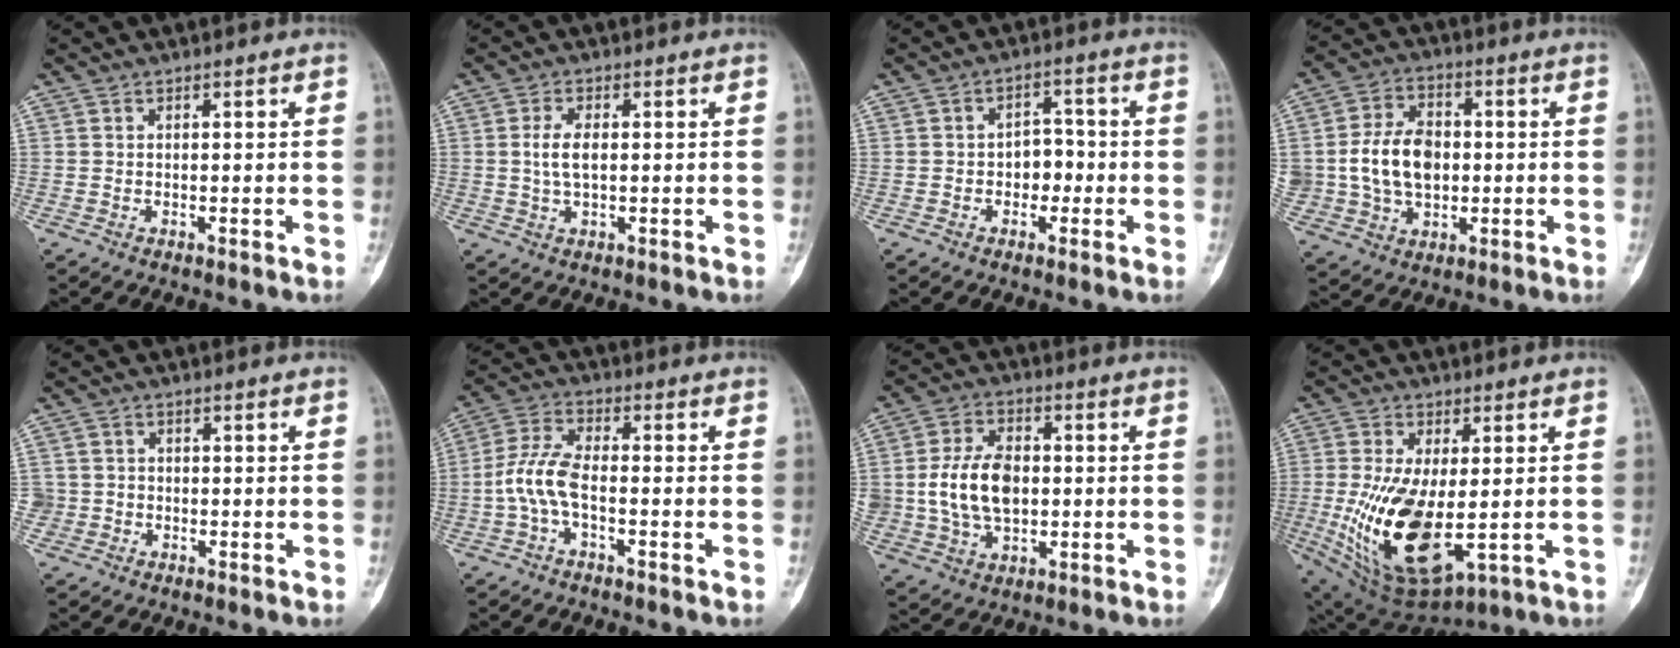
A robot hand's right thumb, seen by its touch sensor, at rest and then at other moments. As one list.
[{"total": 4.3, "force": [0.2, 2.1, 3.8], "torque": [-0.079, 0.001, 0.005]}, {"total": 4.8, "force": [-1.1, 3.5, 3.0], "torque": [-0.018, 0.021, -0.022]}, {"total": 12.9, "force": [-0.1, 9.4, 8.8], "torque": [-0.136, 0.014, 0.005]}, {"total": 2.6, "force": [-0.9, 2.4, -0.1], "torque": [0.014, 0.011, -0.023]}, {"total": 7.0, "force": [-2.0, 2.9, 6.1], "torque": [-0.146, 0.026, -0.046]}, {"total": 12.5, "force": [-0.1, 8.4, 9.2], "torque": [-0.157, 0.011, 0.005]}, {"total": 17.7, "force": [-2.2, 8.2, 15.6], "torque": [-0.303, -0.025, -0.010]}]